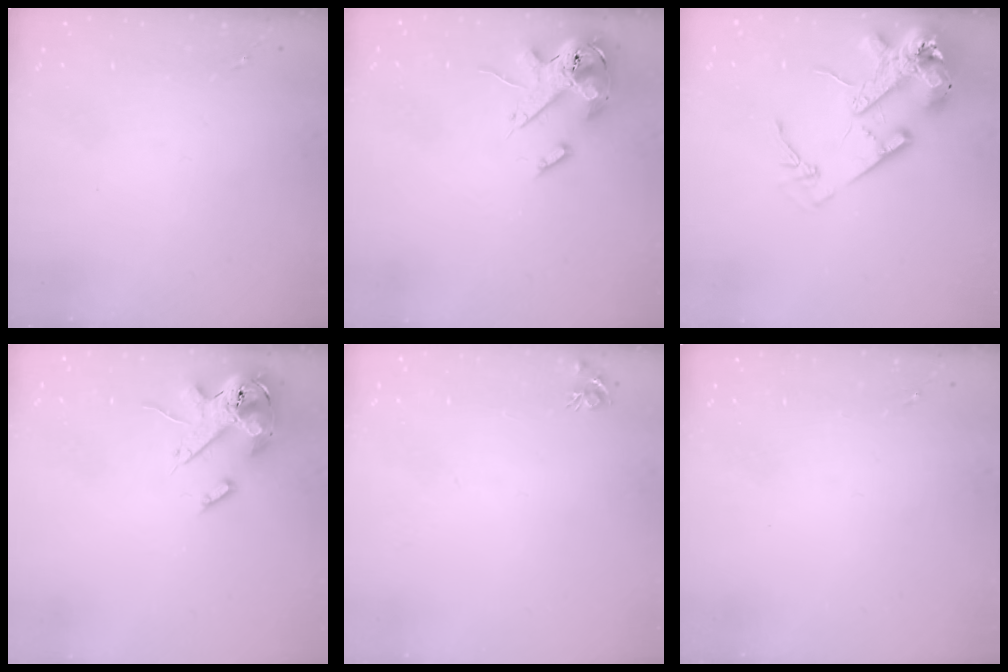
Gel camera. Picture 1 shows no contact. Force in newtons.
{"total": 15.4, "press": 15.1, "slide": 2.9}
{"total": 17.7, "press": 17.5, "slide": 2.4}
{"total": 15.4, "press": 15.1, "slide": 2.9}
{"total": 5.1, "press": 5.0, "slide": 0.7}
{"total": 0.0}